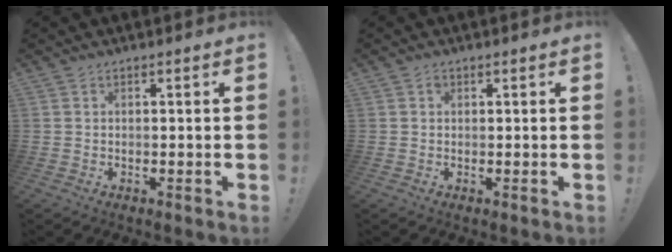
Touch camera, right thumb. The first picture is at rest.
{"total": 0.8, "force": [0.1, 0.8, 0.3], "torque": [-0.002, 0.001, 0.000]}